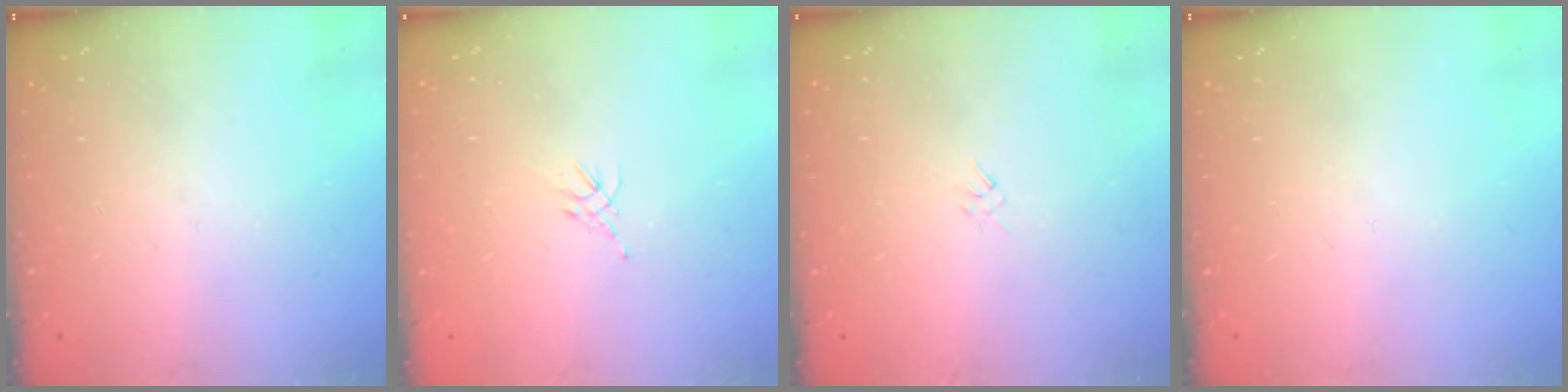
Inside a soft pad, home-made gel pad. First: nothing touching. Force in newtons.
{"total": 2.0, "press": 1.9, "slide": 0.7}
{"total": 1.6, "press": 1.6, "slide": 0.4}
{"total": 0.0}